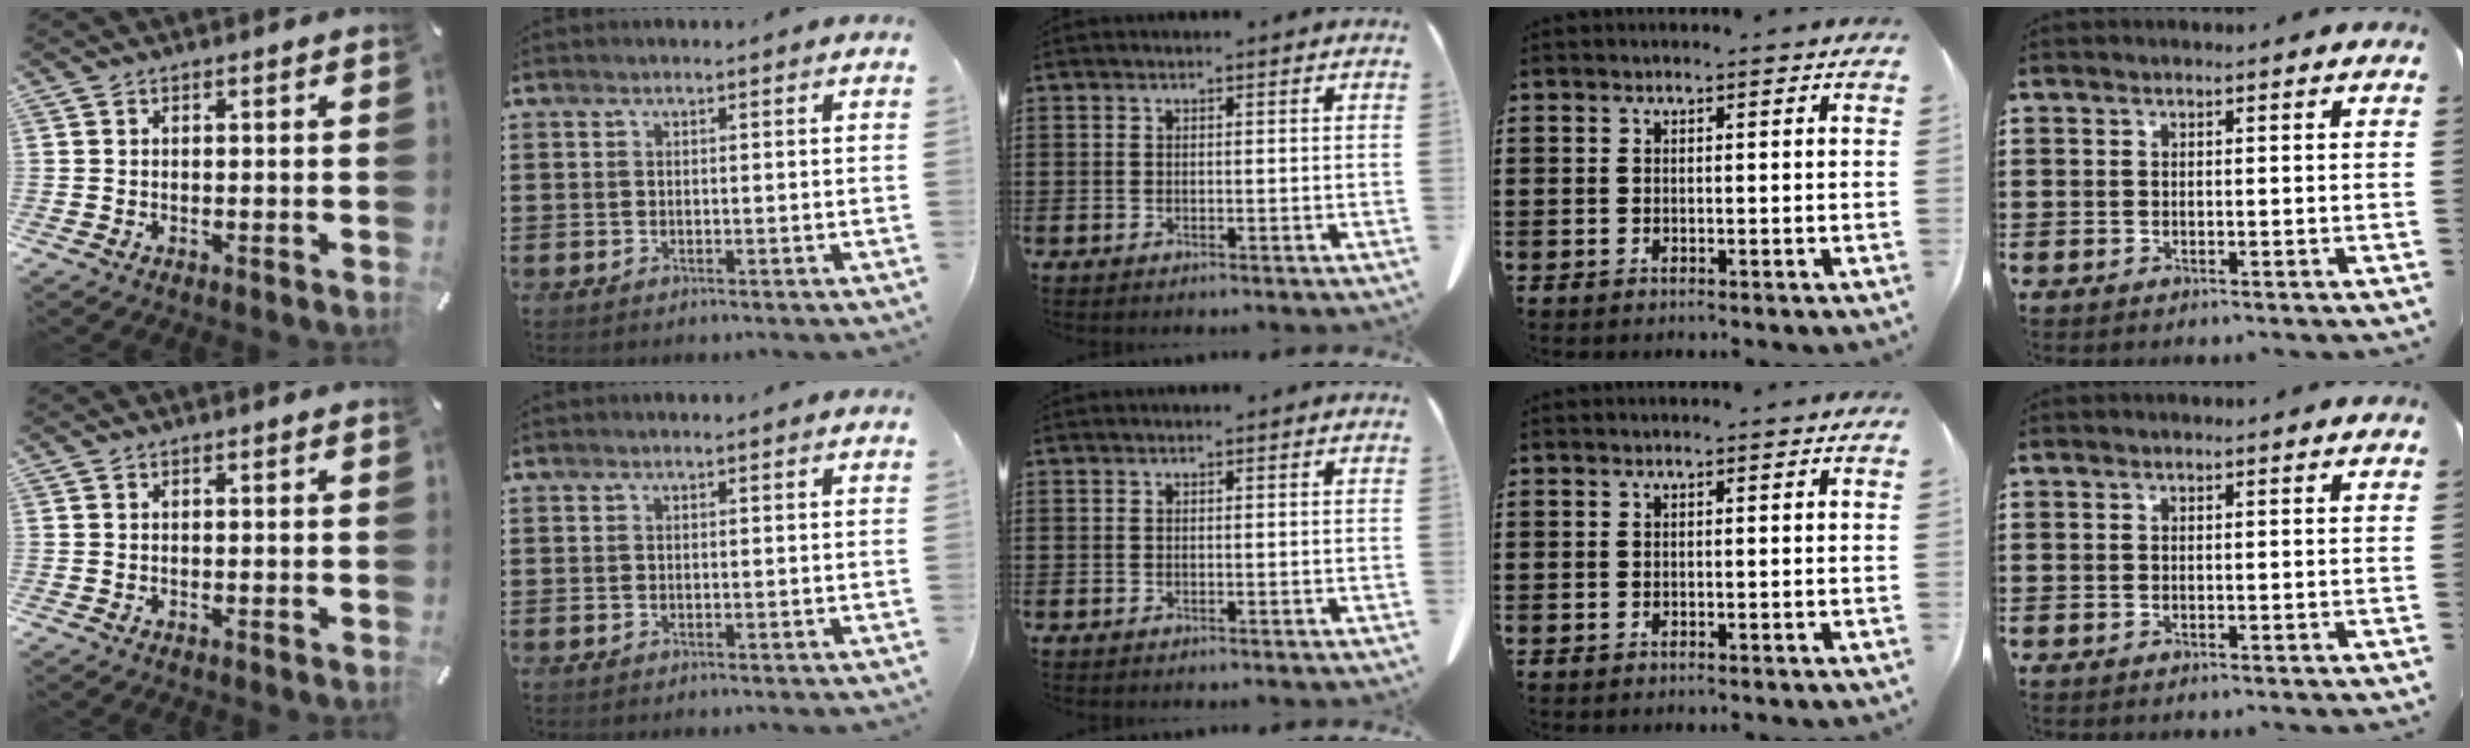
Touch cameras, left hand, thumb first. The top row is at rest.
{}